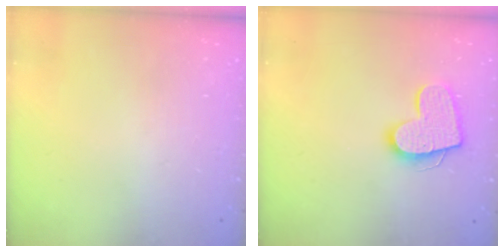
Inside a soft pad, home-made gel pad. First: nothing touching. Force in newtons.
{"total": 13.5, "press": 13.5, "slide": 0.9}